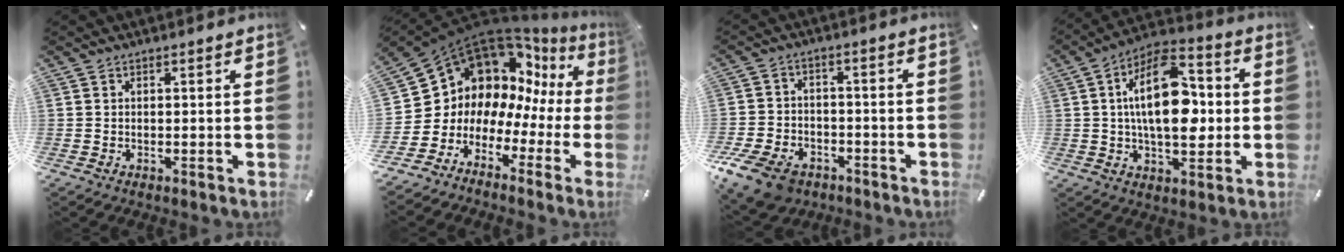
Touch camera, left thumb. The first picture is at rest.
{"total": 9.8, "force": [6.7, 7.1, 1.2], "torque": [-0.046, -0.098, 0.127]}
{"total": 10.6, "force": [-6.4, 6.9, 4.9], "torque": [-0.106, 0.039, -0.116]}
{"total": 18.2, "force": [1.3, 10.1, 15.1], "torque": [-0.275, 0.000, 0.019]}